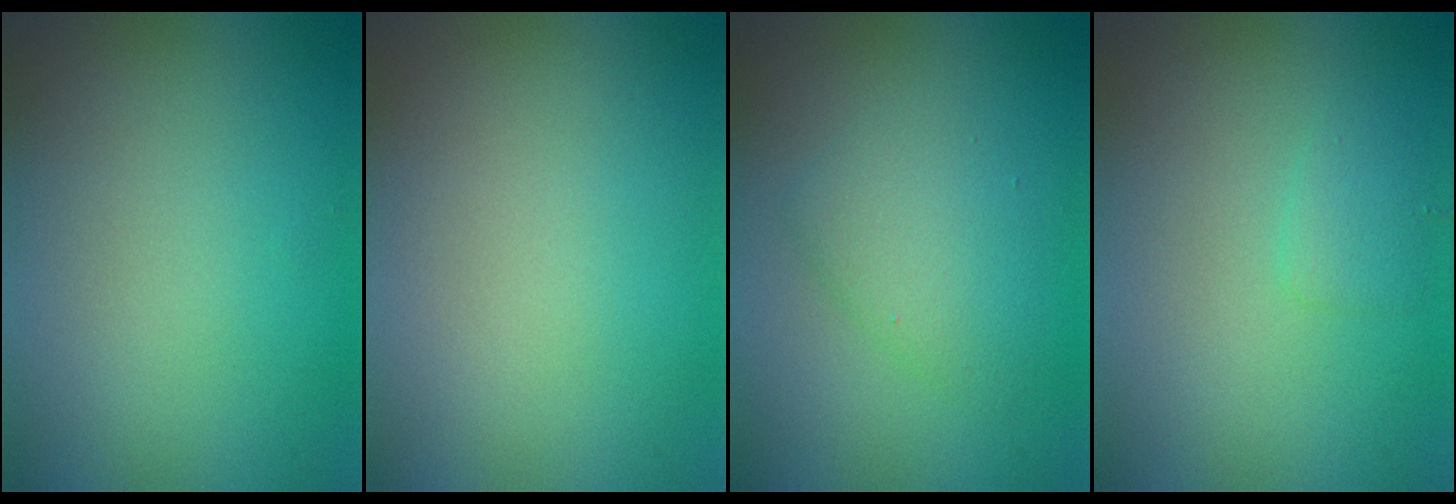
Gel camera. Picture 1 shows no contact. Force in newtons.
{"total": 0.0}
{"total": 2.9, "press": 2.9, "slide": 0.2}
{"total": 1.3, "press": 1.3, "slide": 0.0}